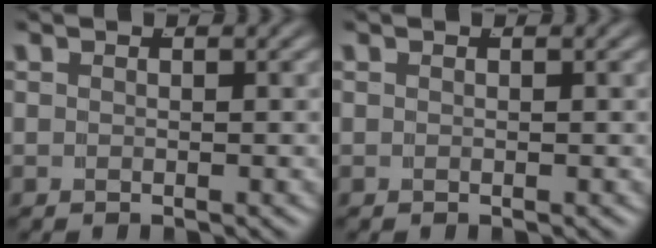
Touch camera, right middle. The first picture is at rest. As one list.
[{"total": 0.0}]